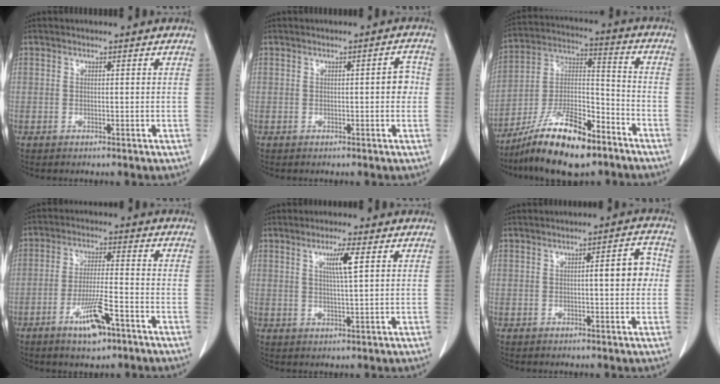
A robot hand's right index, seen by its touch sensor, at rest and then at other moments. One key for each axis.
{"total": 2.5, "fx": -0.1, "fy": 0.7, "fz": 2.4, "tx": -0.024, "ty": 0.006, "tz": -0.004}
{"total": 16.7, "fx": -11.5, "fy": 4.4, "fz": 11.2, "tx": -0.218, "ty": 0.001, "tz": -0.205}
{"total": 7.8, "fx": -4.3, "fy": 1.4, "fz": 6.3, "tx": -0.118, "ty": -0.006, "tz": -0.072}
{"total": 4.2, "fx": 1.5, "fy": -0.4, "fz": 3.9, "tx": -0.069, "ty": -0.004, "tz": 0.026}
{"total": 5.0, "fx": 0.1, "fy": 1.1, "fz": 4.8, "tx": -0.061, "ty": 0.016, "tz": -0.003}